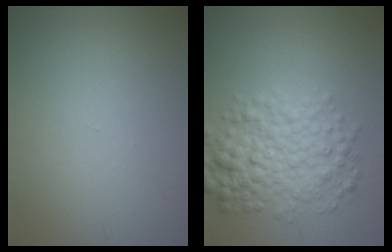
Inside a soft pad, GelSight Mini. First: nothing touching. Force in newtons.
{"total": 5.8, "press": 5.8, "slide": 0.0}